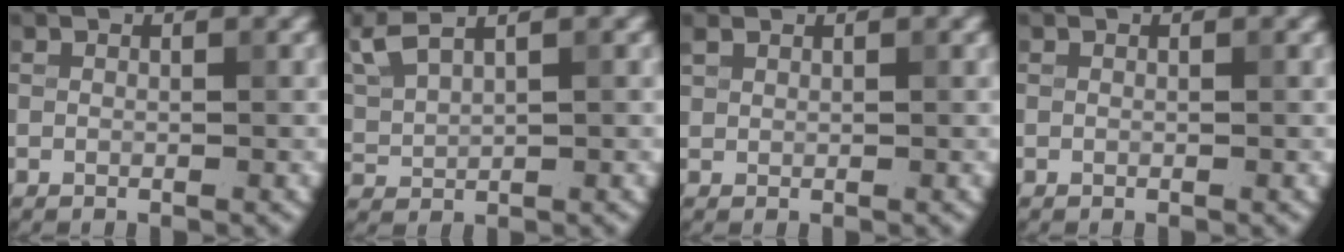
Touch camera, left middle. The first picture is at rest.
{"total": 5.3, "force": [4.0, 1.4, 3.2], "torque": [-0.085, 0.026, 0.067]}
{"total": 1.2, "force": [1.0, 0.6, 0.4], "torque": [-0.011, 0.003, 0.023]}
{"total": 0.0}